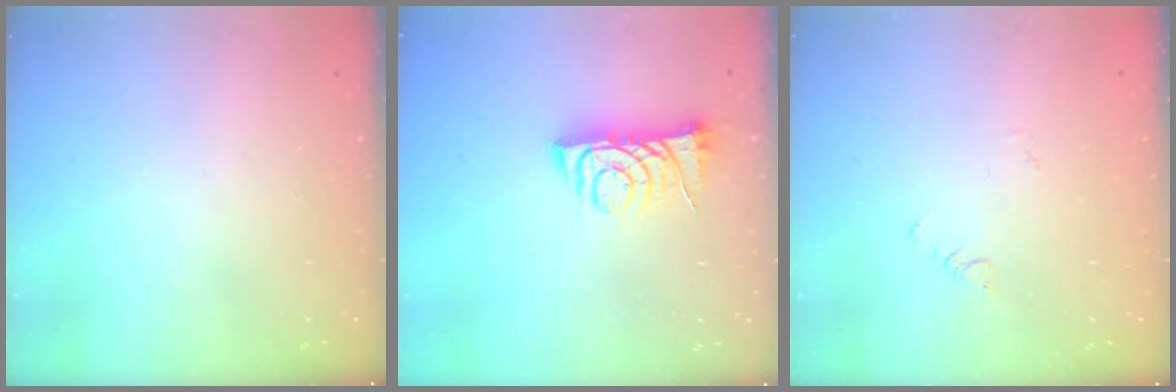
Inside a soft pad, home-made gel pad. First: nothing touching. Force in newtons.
{"total": 7.6, "press": 7.6, "slide": 0.9}
{"total": 1.8, "press": 1.7, "slide": 0.4}